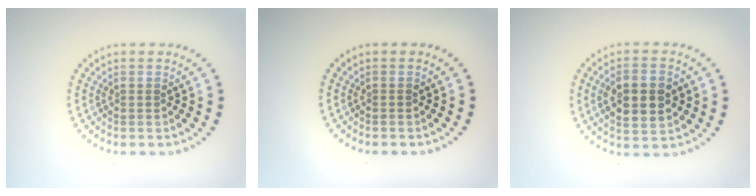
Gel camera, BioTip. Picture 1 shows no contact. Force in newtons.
{"total": 0.0}
{"total": 5.5, "press": 5.5, "slide": 0.5}